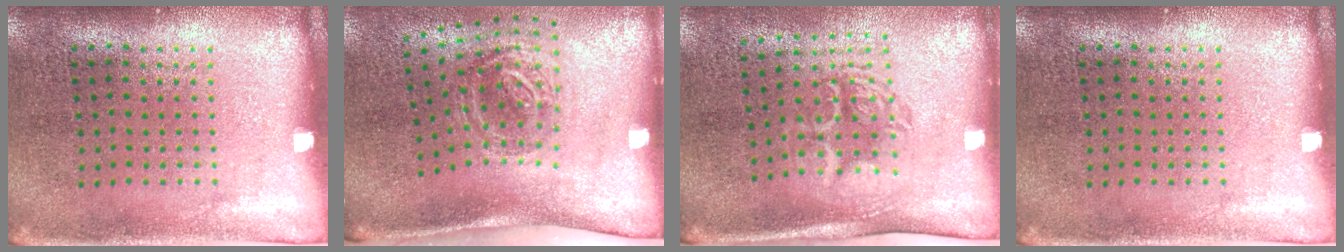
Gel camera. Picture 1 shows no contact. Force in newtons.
{"total": 1.9, "press": 1.2, "slide": 1.5}
{"total": 1.7, "press": 1.3, "slide": 1.1}
{"total": 0.0}